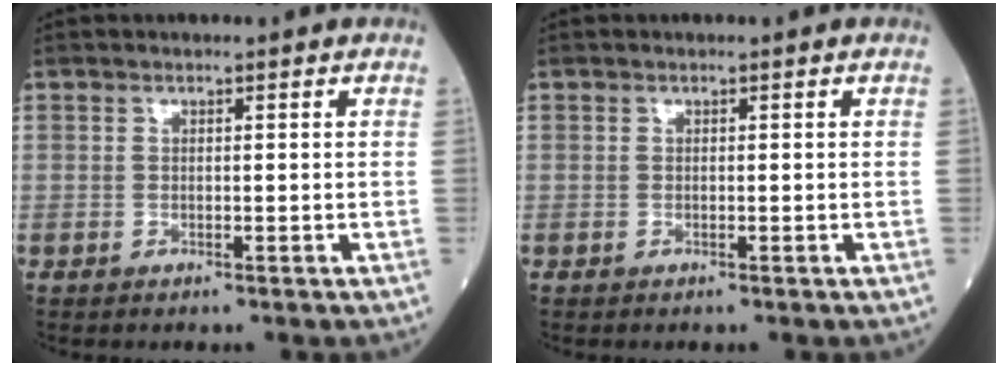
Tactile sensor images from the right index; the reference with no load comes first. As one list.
[{"total": 0.0}]